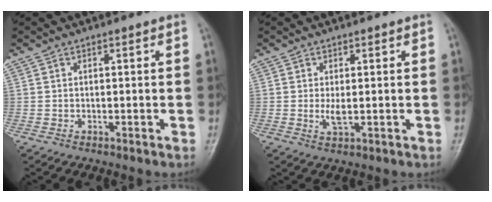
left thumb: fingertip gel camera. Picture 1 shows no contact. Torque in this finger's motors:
{"motor_torque": [0.03, 0.04, 0.07, 0.01, 0.00]}